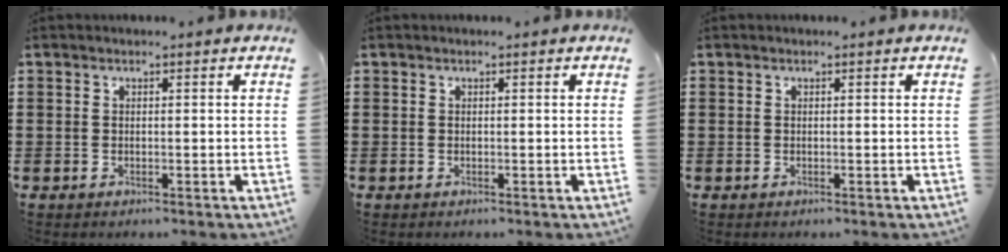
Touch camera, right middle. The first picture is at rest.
{"total": 0.0}
{"total": 0.0}